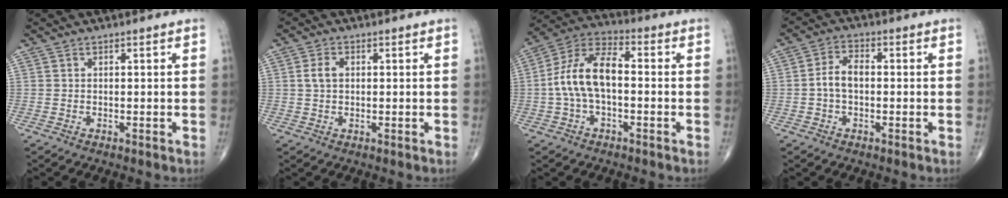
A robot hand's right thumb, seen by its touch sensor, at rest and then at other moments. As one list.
[{"total": 2.9, "force": [0.4, 1.9, 2.1], "torque": [-0.044, 0.006, 0.007]}, {"total": 11.8, "force": [-0.8, 6.1, 10.1], "torque": [-0.200, 0.040, -0.021]}, {"total": 4.7, "force": [-0.5, 2.8, 3.7], "torque": [-0.067, 0.019, -0.016]}]